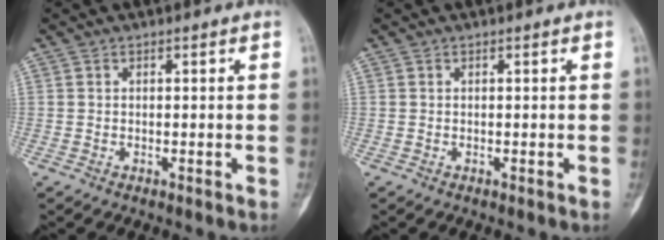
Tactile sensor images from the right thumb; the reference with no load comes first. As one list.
[{"total": 0.0}]